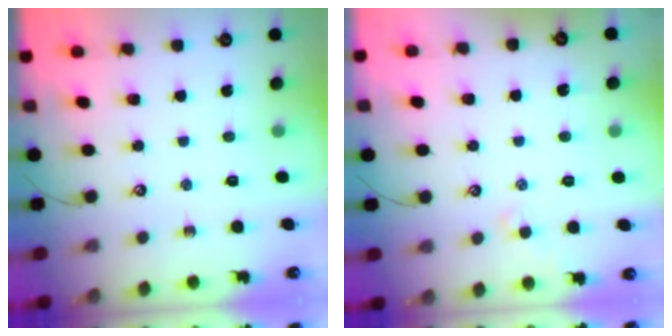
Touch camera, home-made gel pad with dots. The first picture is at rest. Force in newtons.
{"total": 0.5, "press": 0.2, "slide": 0.5}